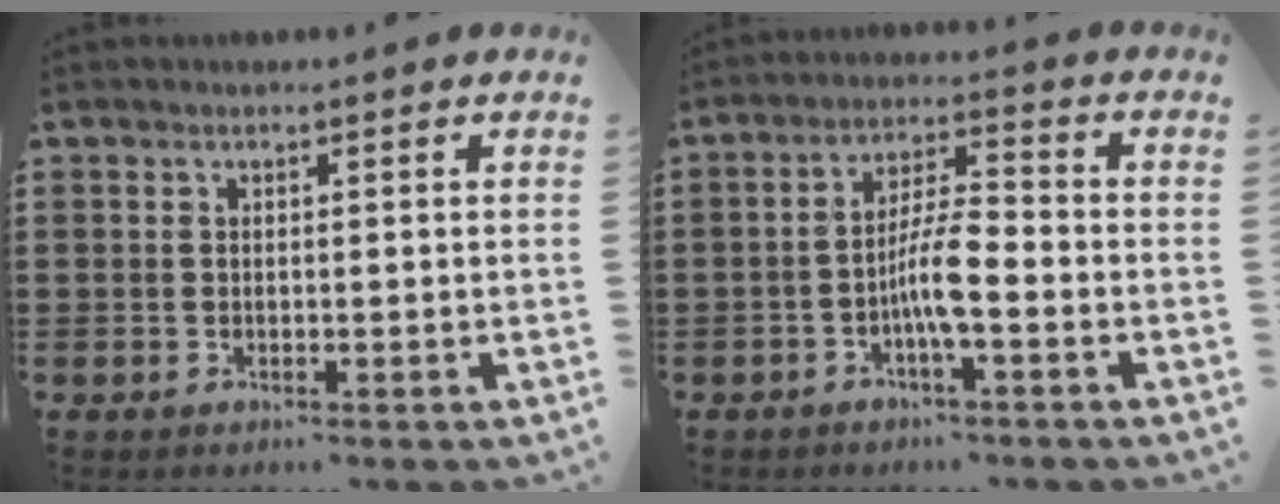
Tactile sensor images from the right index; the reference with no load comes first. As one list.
[{"total": 6.2, "force": [-2.1, 1.3, 5.7], "torque": [-0.113, 0.000, -0.043]}]